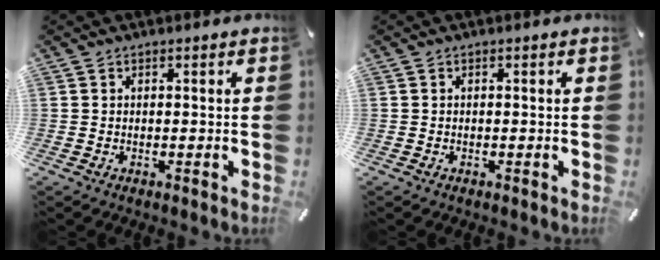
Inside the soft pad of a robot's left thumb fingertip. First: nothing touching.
{"total": 0.0}